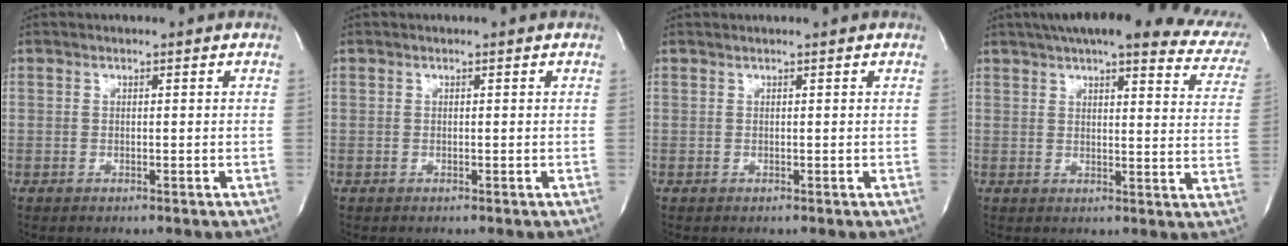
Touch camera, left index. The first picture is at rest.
{"total": 0.0}
{"total": 0.0}
{"total": 25.0, "force": [20.8, 4.9, 13.0], "torque": [-0.184, -0.014, 0.230]}